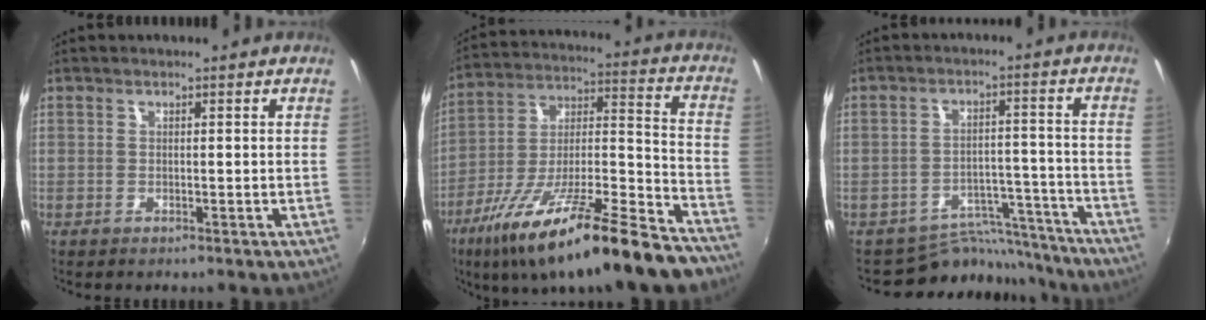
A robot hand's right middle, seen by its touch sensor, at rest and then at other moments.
{"total": 27.4, "force": [-19.4, 5.8, 18.4], "torque": [-0.290, -0.029, -0.297]}
{"total": 10.8, "force": [-10.2, 3.5, 0.1], "torque": [-0.001, 0.035, -0.145]}